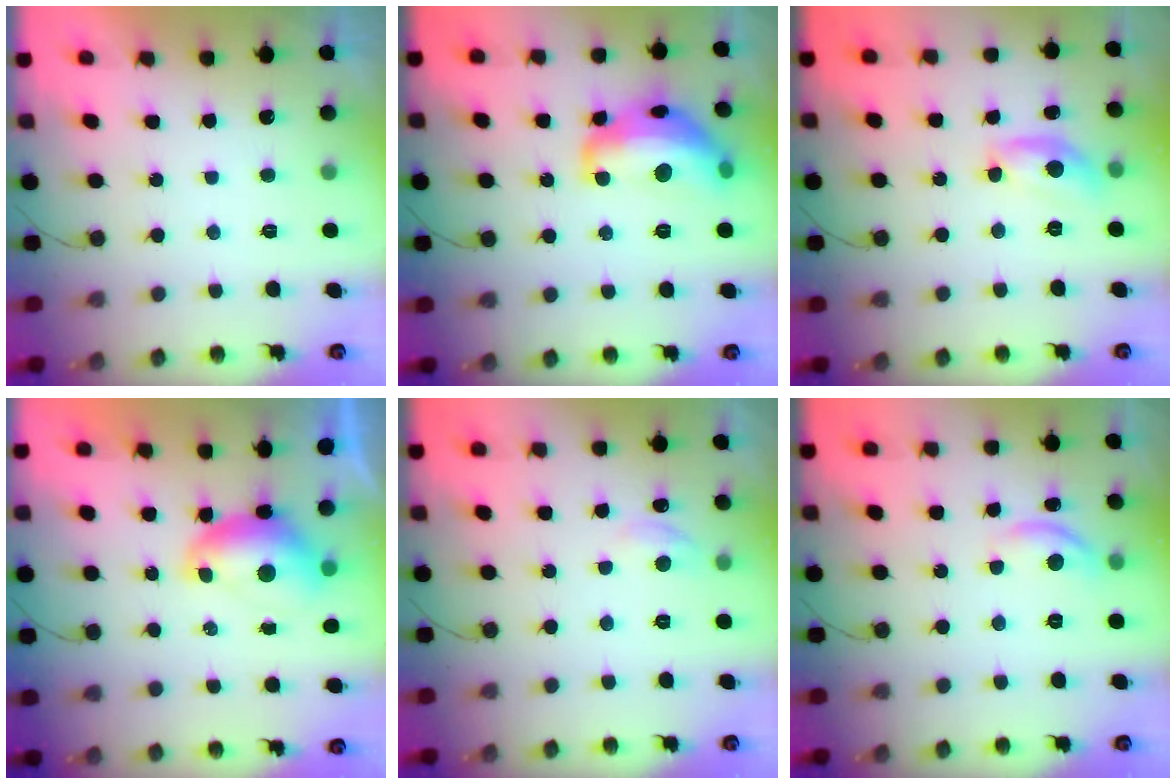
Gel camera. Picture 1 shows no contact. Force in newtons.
{"total": 17.5, "press": 17.5, "slide": 1.0}
{"total": 11.1, "press": 11.1, "slide": 0.5}
{"total": 7.5, "press": 7.5, "slide": 0.9}
{"total": 5.5, "press": 5.4, "slide": 0.8}
{"total": 8.3, "press": 8.3, "slide": 0.5}